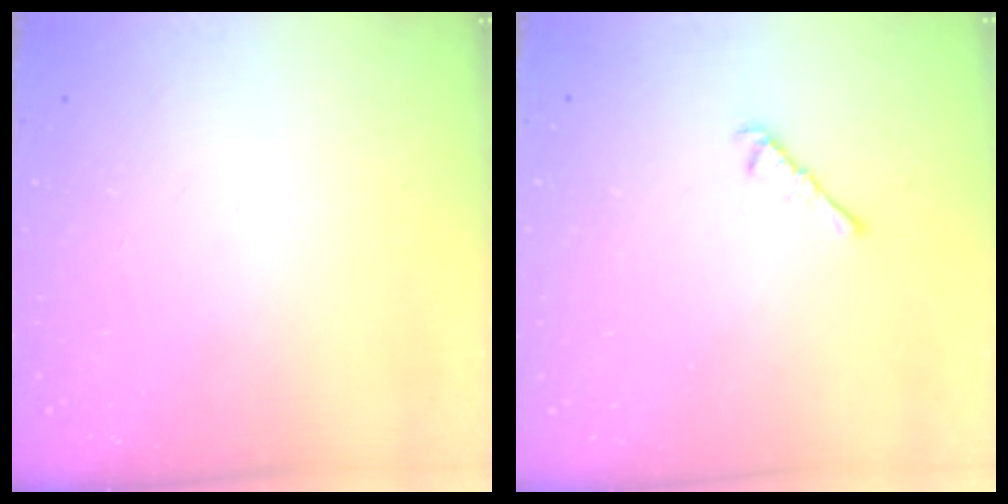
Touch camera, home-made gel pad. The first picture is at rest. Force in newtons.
{"total": 3.9, "press": 3.8, "slide": 0.8}